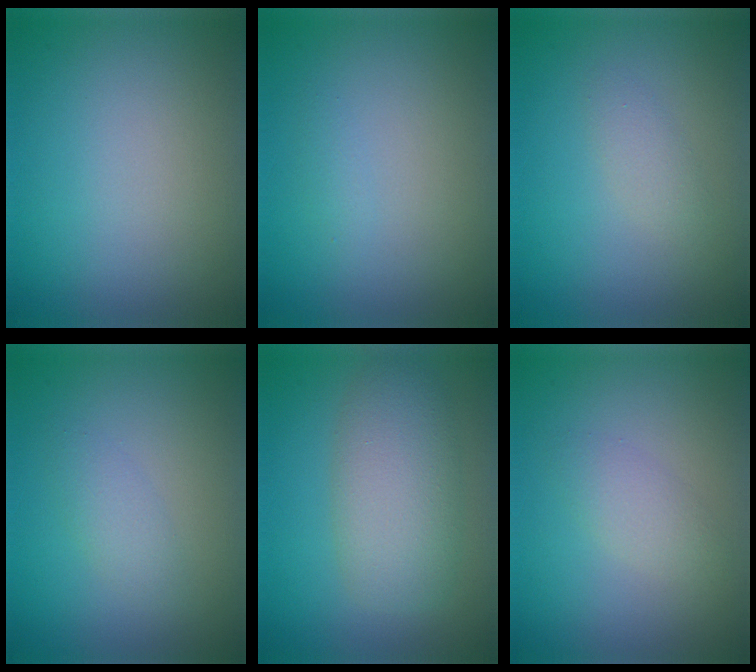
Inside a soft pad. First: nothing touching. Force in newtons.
{"total": 0.6, "press": 0.6, "slide": 0.0}
{"total": 1.2, "press": 1.2, "slide": 0.1}
{"total": 1.5, "press": 1.5, "slide": 0.1}
{"total": 5.4, "press": 5.4, "slide": 0.2}
{"total": 1.8, "press": 1.8, "slide": 0.0}